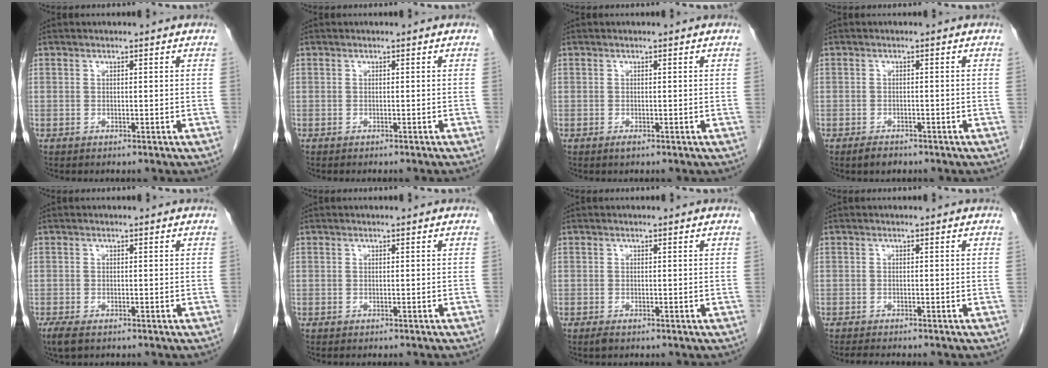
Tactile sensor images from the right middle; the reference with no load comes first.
{"total": 1.7, "force": [-1.5, -0.2, 0.7], "torque": [-0.007, 0.004, -0.018]}
{"total": 0.6, "force": [-0.4, 0.1, 0.4], "torque": [-0.008, -0.001, -0.005]}
{"total": 1.9, "force": [-1.5, 0.9, 0.8], "torque": [-0.020, -0.001, -0.019]}
{"total": 3.0, "force": [-2.0, 1.1, 1.9], "torque": [-0.045, -0.009, -0.031]}
{"total": 1.5, "force": [-1.3, -0.1, 0.6], "torque": [-0.007, 0.002, -0.015]}
{"total": 0.9, "force": [-0.6, 0.3, 0.6], "torque": [-0.013, -0.002, -0.008]}
{"total": 3.1, "force": [-2.7, 0.3, 1.4], "torque": [-0.023, -0.007, -0.039]}